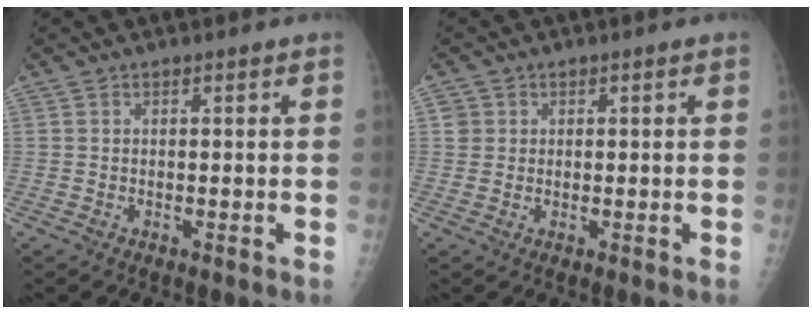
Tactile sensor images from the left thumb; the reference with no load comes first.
{"total": 2.0, "force": [0.5, 1.9, 0.2], "torque": [0.011, 0.001, 0.005]}